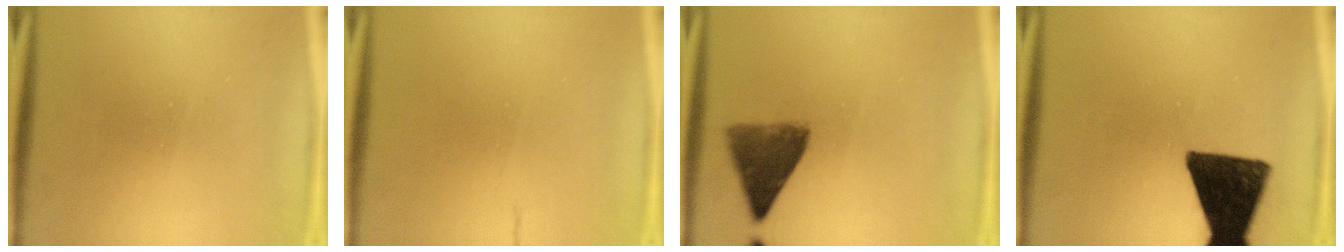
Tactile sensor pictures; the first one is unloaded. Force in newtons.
{"total": 1.6}
{"total": 6.7}
{"total": 15.0}